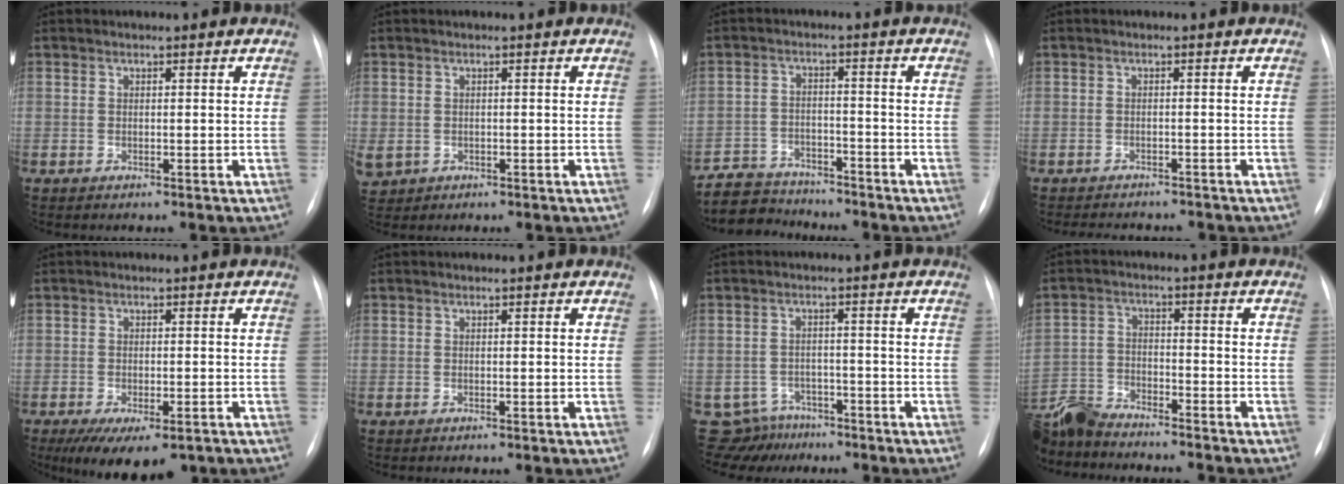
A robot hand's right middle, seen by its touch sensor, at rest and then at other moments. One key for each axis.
{"total": 5.0, "fx": -1.7, "fy": 4.2, "fz": 2.0, "tx": -0.059, "ty": 0.000, "tz": -0.019}
{"total": 8.2, "fx": -7.7, "fy": 2.6, "fz": 0.9, "tx": -0.019, "ty": 0.003, "tz": -0.129}
{"total": 6.8, "fx": -6.3, "fy": 1.7, "fz": 1.8, "tx": -0.021, "ty": -0.003, "tz": -0.078}
{"total": 9.5, "fx": -6.4, "fy": 3.8, "fz": 6.0, "tx": -0.086, "ty": -0.012, "tz": -0.092}
{"total": 0.0}
{"total": 7.0, "fx": -5.7, "fy": 4.0, "fz": -0.7, "tx": 0.011, "ty": 0.018, "tz": -0.086}
{"total": 12.9, "fx": -12.0, "fy": 2.2, "fz": 4.2, "tx": -0.088, "ty": 0.001, "tz": -0.209}